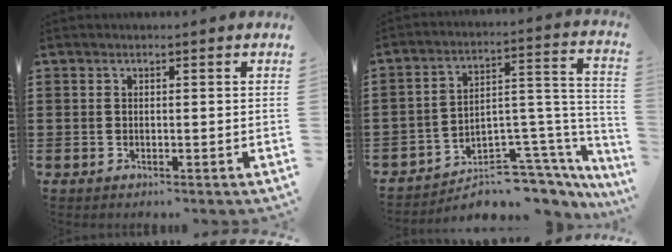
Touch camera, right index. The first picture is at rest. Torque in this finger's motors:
{"motor_torque": [2.14, 0.00, 0.37, 0.10]}